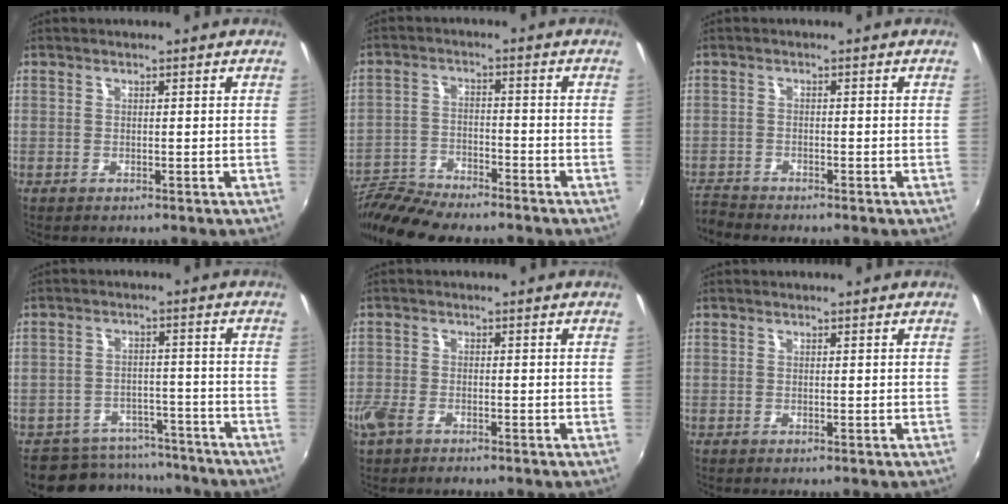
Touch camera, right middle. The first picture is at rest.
{"total": 10.5, "force": [-9.6, 1.4, 3.8], "torque": [-0.099, -0.012, -0.185]}
{"total": 3.5, "force": [-3.5, -0.1, -0.1], "torque": [-0.014, -0.015, -0.077]}
{"total": 10.8, "force": [-9.5, 5.0, 1.5], "torque": [-0.040, 0.026, -0.125]}
{"total": 4.6, "force": [-3.1, 2.3, 2.6], "torque": [-0.070, -0.008, -0.064]}
{"total": 0.0}